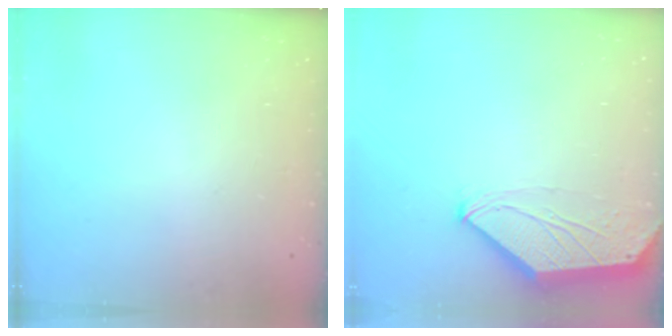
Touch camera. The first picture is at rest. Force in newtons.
{"total": 0.0}